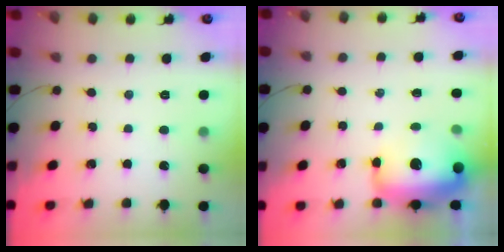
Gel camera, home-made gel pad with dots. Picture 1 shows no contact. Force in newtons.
{"total": 24.4, "press": 21.3, "slide": 11.9}